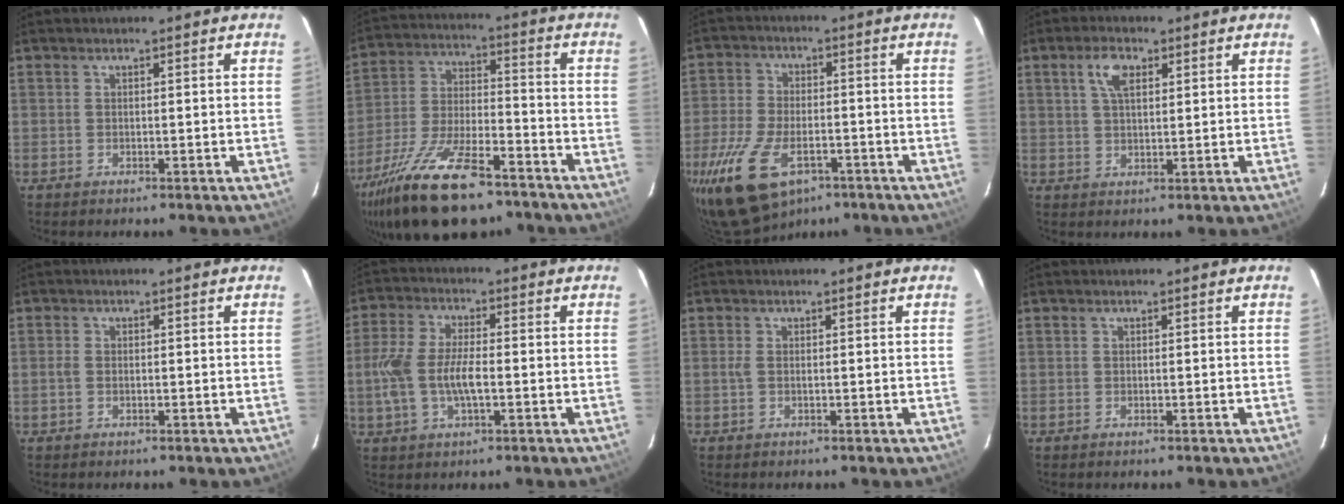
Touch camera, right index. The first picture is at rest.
{"total": 22.2, "force": [-15.4, 7.9, 13.9], "torque": [-0.276, -0.039, -0.258]}
{"total": 16.4, "force": [-9.0, 8.6, 10.6], "torque": [-0.237, -0.029, -0.158]}
{"total": 4.8, "force": [2.1, 2.3, 3.6], "torque": [-0.066, 0.010, 0.039]}
{"total": 1.3, "force": [-0.3, 0.8, 1.0], "torque": [-0.021, 0.001, -0.007]}
{"total": 9.3, "force": [-1.6, 3.9, 8.3], "torque": [-0.176, 0.003, -0.032]}
{"total": 1.1, "force": [0.0, 0.2, 1.1], "torque": [-0.025, 0.001, -0.002]}
{"total": 0.0}